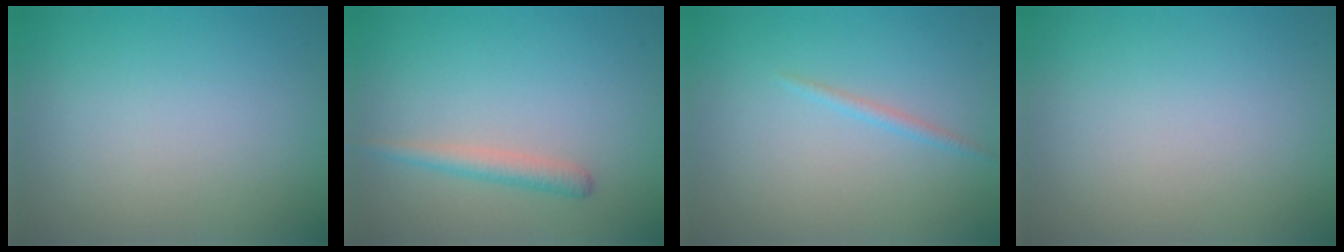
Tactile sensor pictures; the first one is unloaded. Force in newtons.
{"total": 1.7, "press": 1.7, "slide": 0.1}
{"total": 0.5, "press": 0.5, "slide": 0.1}
{"total": 0.0}